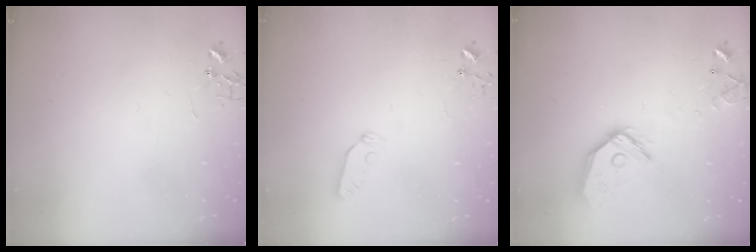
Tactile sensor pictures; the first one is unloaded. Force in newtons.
{"total": 3.8, "press": 3.7, "slide": 0.5}
{"total": 14.6, "press": 14.4, "slide": 1.8}